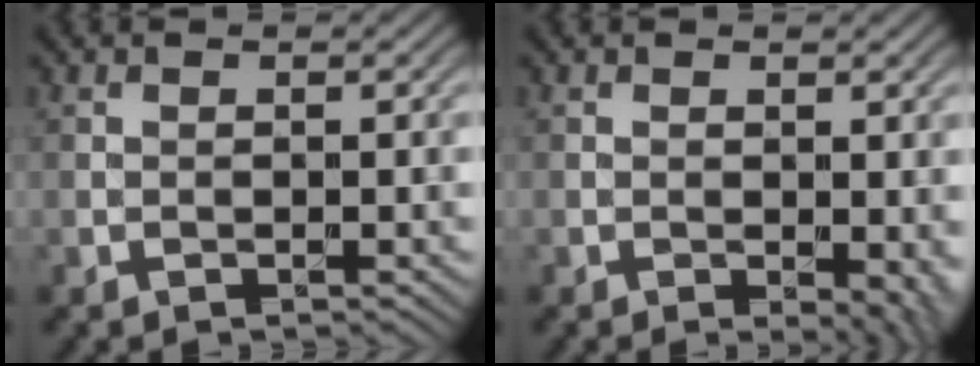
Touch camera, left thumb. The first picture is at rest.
{"total": 3.3, "force": [-0.8, 1.5, 2.9], "torque": [-0.034, -0.012, -0.007]}